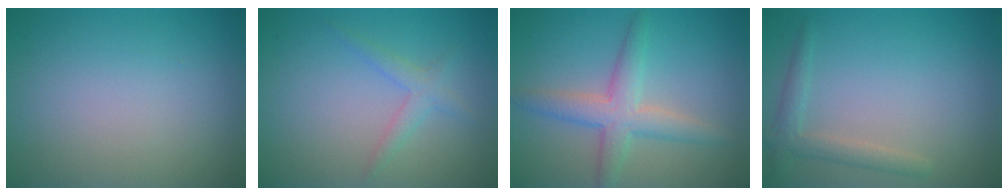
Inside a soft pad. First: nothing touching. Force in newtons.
{"total": 1.8, "press": 1.8, "slide": 0.1}
{"total": 4.0, "press": 4.0, "slide": 0.1}
{"total": 2.0, "press": 2.0, "slide": 0.3}